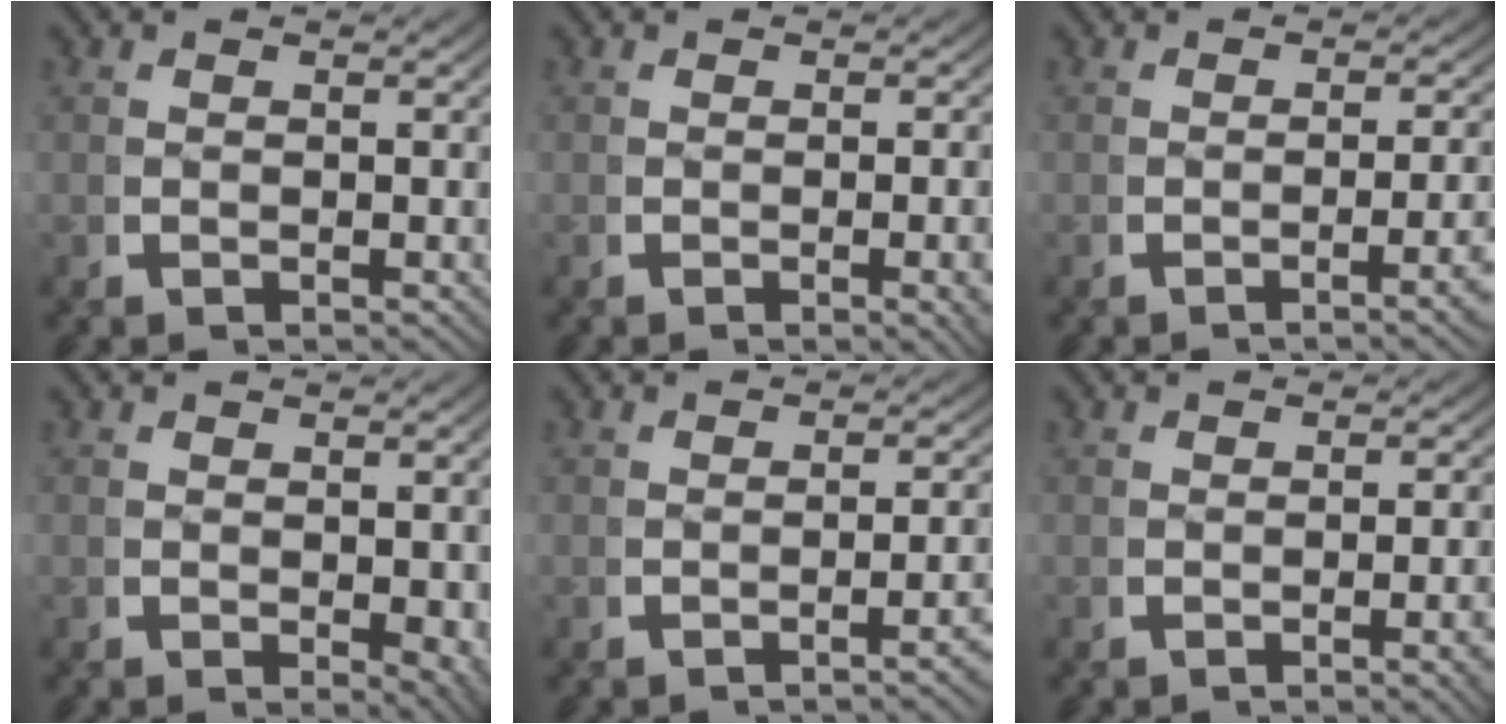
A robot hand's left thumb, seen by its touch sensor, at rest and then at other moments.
{"total": 1.9, "force": [-0.3, 0.3, 1.9], "torque": [-0.030, 0.002, -0.004]}
{"total": 2.9, "force": [-1.0, 0.2, 2.7], "torque": [-0.043, 0.006, -0.018]}
{"total": 2.5, "force": [-0.1, 1.4, 2.1], "torque": [-0.026, -0.018, 0.008]}
{"total": 2.4, "force": [-1.1, 0.0, 2.1], "torque": [-0.030, 0.008, -0.020]}
{"total": 2.2, "force": [-0.6, 0.2, 2.1], "torque": [-0.032, 0.005, -0.010]}